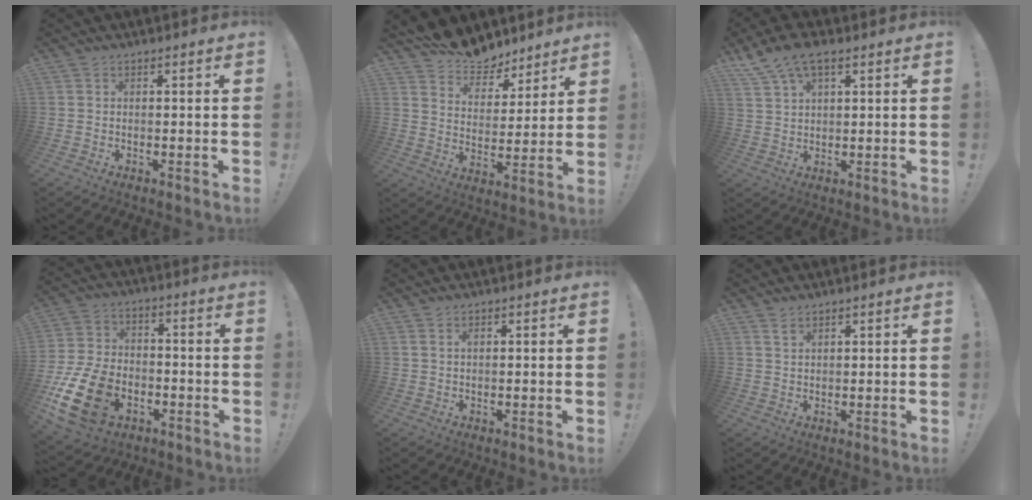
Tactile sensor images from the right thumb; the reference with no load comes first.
{"total": 10.9, "force": [9.4, 5.3, 2.1], "torque": [-0.045, -0.076, 0.179]}
{"total": 8.3, "force": [5.1, 3.6, 5.4], "torque": [-0.104, -0.013, 0.101]}
{"total": 18.6, "force": [-7.9, 12.3, 11.6], "torque": [-0.216, 0.053, -0.129]}
{"total": 1.0, "force": [0.3, 0.4, 0.9], "torque": [-0.018, 0.002, 0.004]}
{"total": 2.2, "force": [1.6, 0.8, 1.3], "torque": [-0.025, -0.006, 0.029]}